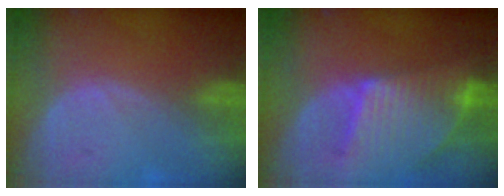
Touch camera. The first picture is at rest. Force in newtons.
{"total": 9.4, "press": 8.2, "slide": 4.7}